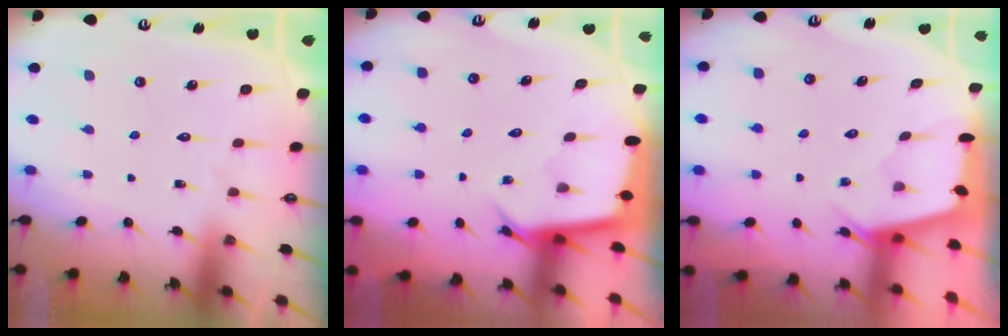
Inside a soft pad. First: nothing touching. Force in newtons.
{"total": 3.0, "press": 3.0, "slide": 0.2}
{"total": 2.4, "press": 2.4, "slide": 0.4}